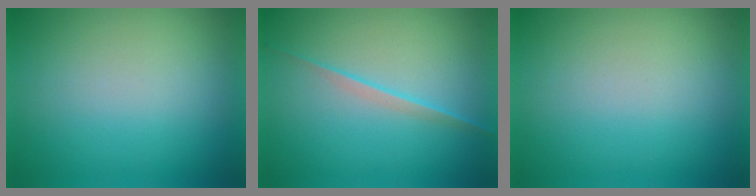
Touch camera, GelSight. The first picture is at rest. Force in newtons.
{"total": 2.2}
{"total": 0.0}